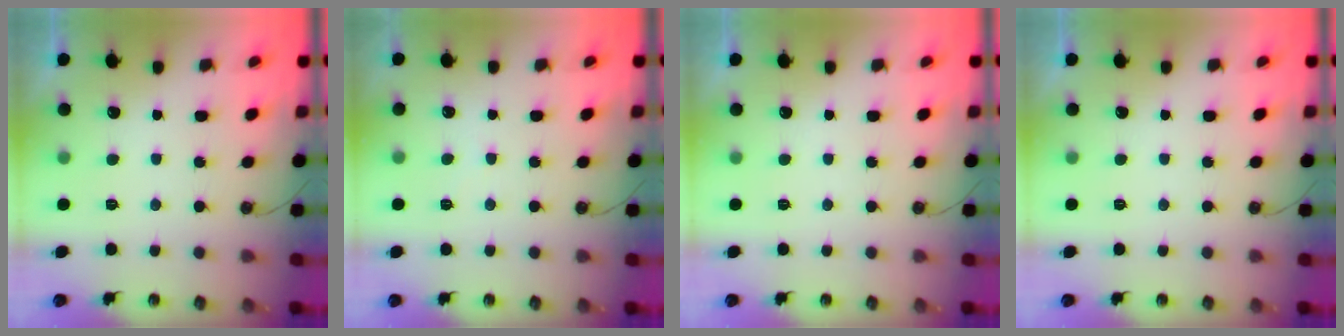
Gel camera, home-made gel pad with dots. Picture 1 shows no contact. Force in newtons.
{"total": 1.9, "press": 1.9, "slide": 0.3}
{"total": 0.0}
{"total": 0.0}